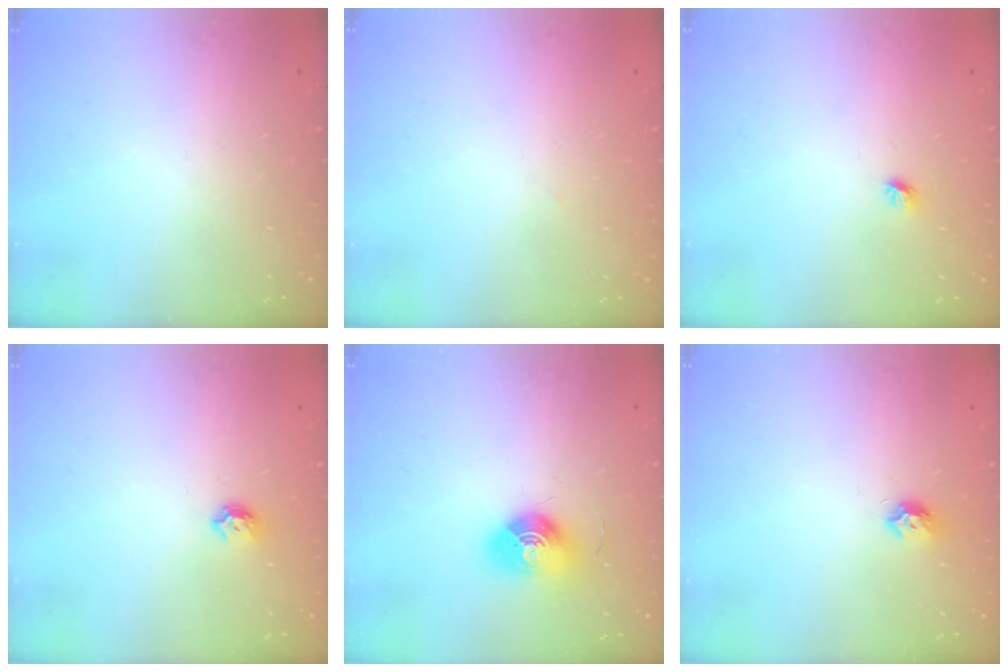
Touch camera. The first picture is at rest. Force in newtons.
{"total": 1.3, "press": 1.3, "slide": 0.0}
{"total": 4.6, "press": 4.5, "slide": 0.9}
{"total": 6.6, "press": 6.5, "slide": 1.2}
{"total": 11.2, "press": 11.2, "slide": 0.5}
{"total": 7.3, "press": 7.2, "slide": 0.9}